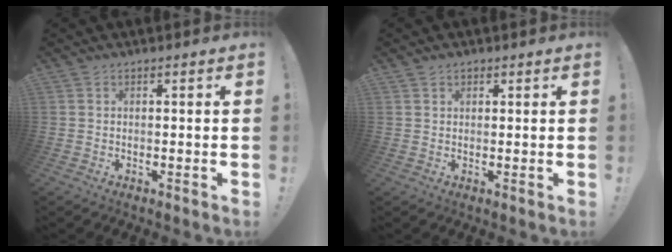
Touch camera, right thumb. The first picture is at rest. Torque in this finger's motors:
{"motor_torque": [-0.20, -0.08, -0.37, -0.02, -0.10]}